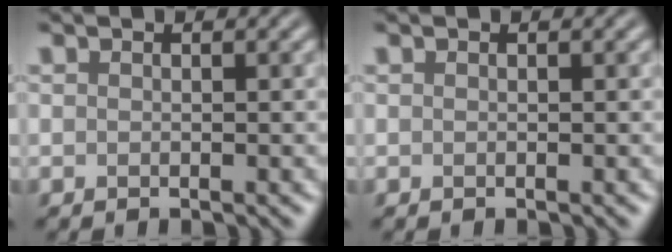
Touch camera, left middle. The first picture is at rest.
{"total": 0.0}